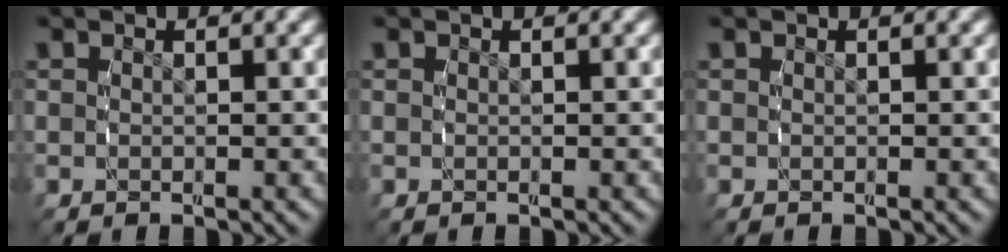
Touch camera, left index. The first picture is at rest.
{"total": 0.0}
{"total": 0.0}